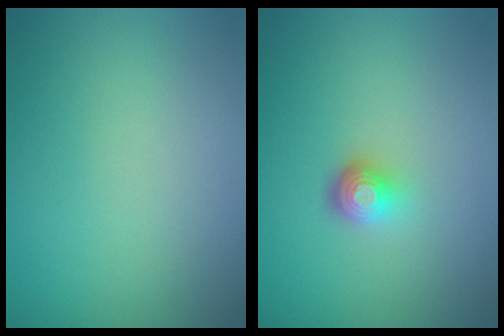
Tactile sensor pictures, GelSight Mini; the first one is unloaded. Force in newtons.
{"total": 2.2, "press": 1.5, "slide": 1.6}